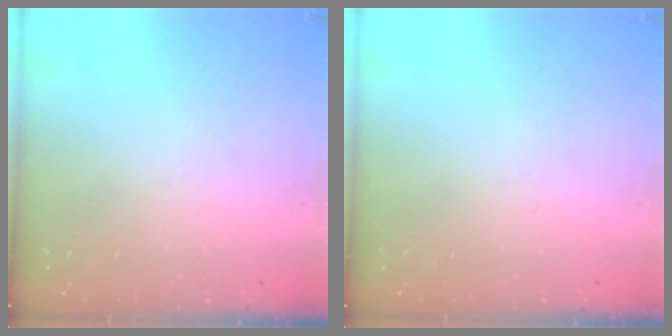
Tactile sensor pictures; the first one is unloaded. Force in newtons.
{"total": 0.0}